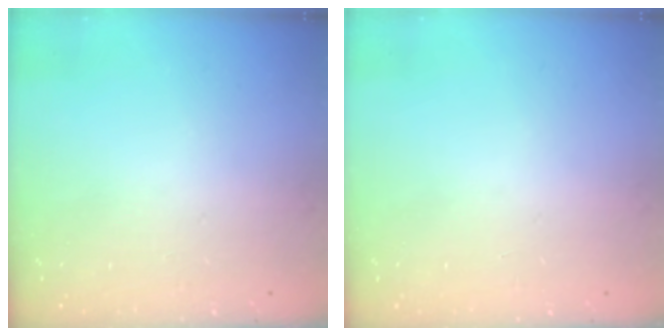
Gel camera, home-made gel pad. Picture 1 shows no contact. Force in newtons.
{"total": 0.0}